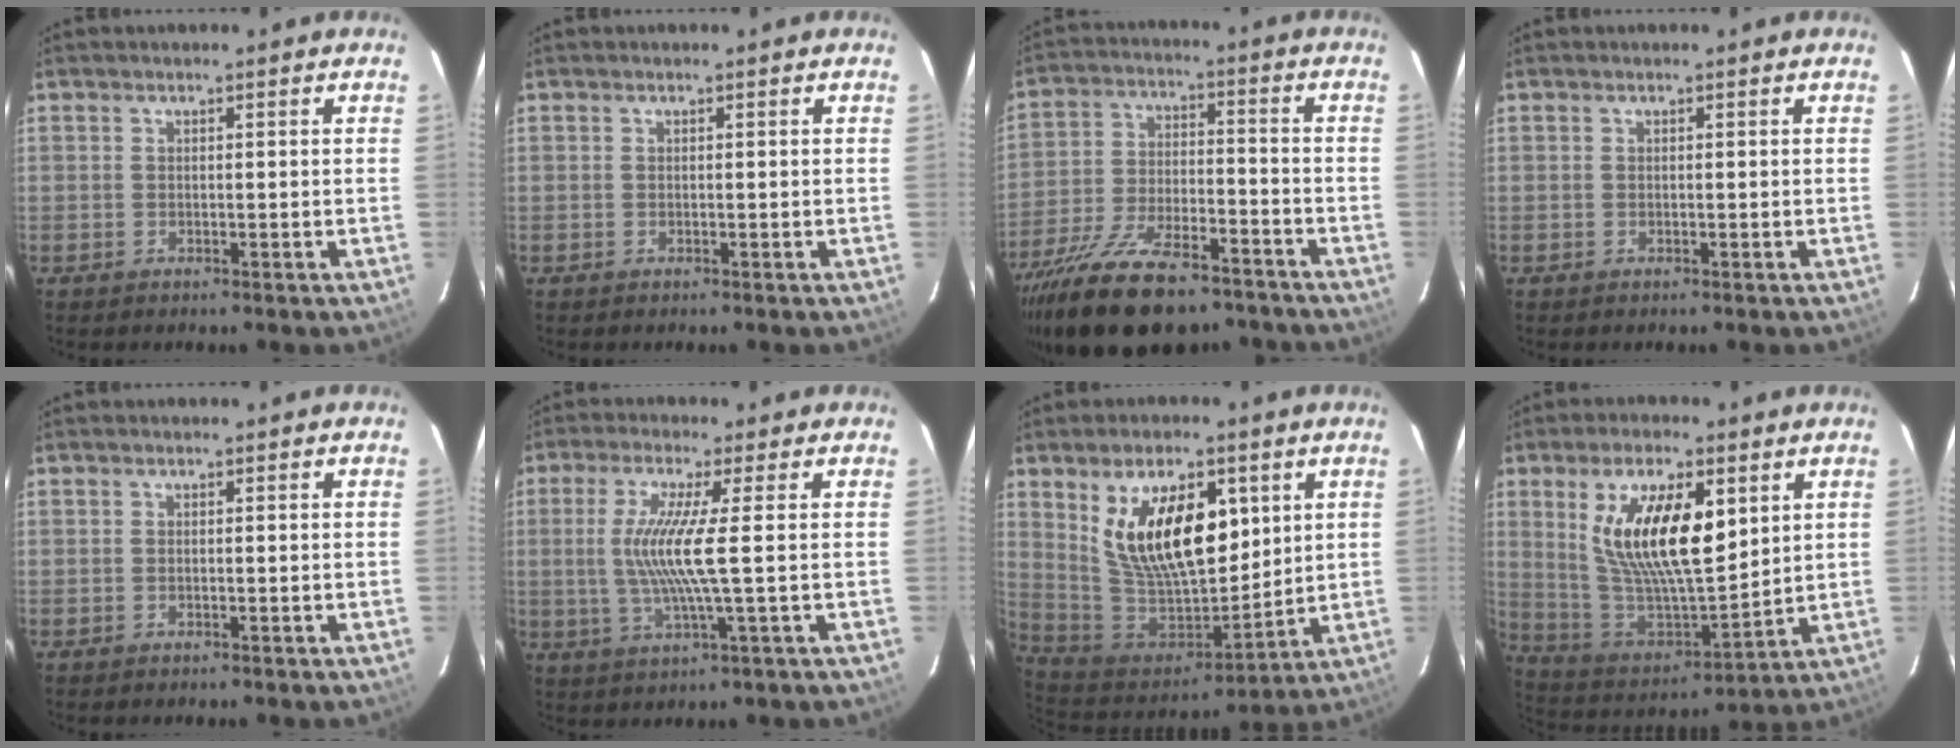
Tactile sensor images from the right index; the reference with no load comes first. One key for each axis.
{"total": 0.0}
{"total": 21.3, "fx": -16.1, "fy": 7.9, "fz": 11.5, "tx": -0.225, "ty": -0.032, "tz": -0.256}
{"total": 0.0}
{"total": 0.0}
{"total": 9.1, "fx": 0.3, "fy": -0.7, "fz": 9.1, "tx": -0.181, "ty": -0.009, "tz": 0.010}
{"total": 19.3, "fx": 6.7, "fy": 9.6, "fz": 15.3, "tx": -0.272, "ty": -0.002, "tz": 0.140}
{"total": 18.6, "fx": 6.2, "fy": 7.2, "fz": 16.0, "tx": -0.299, "ty": -0.004, "tz": 0.125}